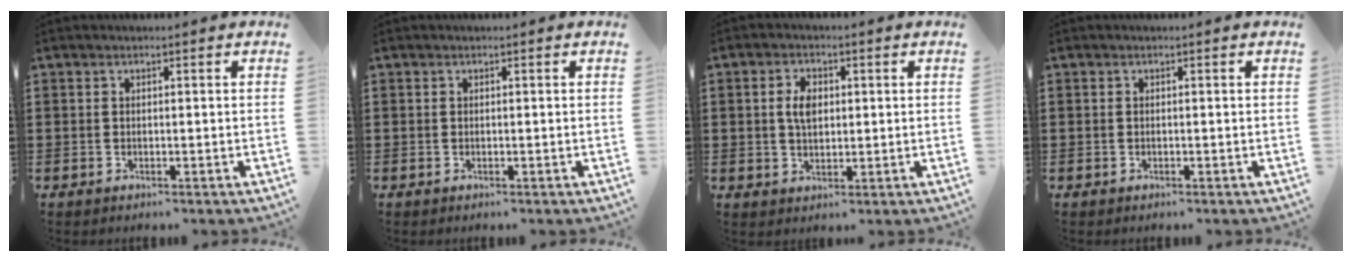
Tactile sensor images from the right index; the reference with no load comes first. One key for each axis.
{"total": 0.0}
{"total": 4.0, "fx": 0.6, "fy": 2.4, "fz": 3.1, "tx": -0.067, "ty": 0.012, "tz": 0.008}
{"total": 0.0}